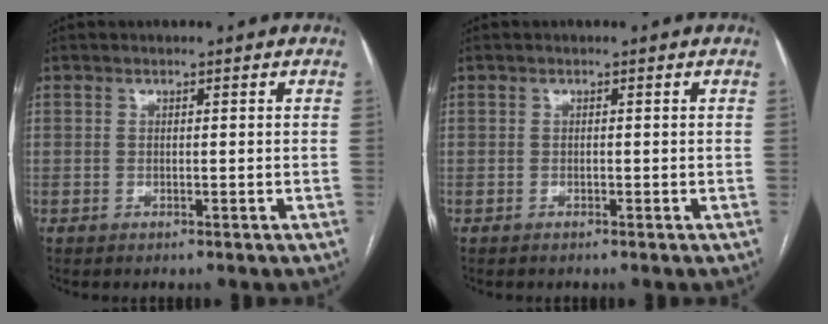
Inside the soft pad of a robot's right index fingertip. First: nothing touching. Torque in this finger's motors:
{"motor_torque": [0.05, 0.21, 0.00, -0.03]}